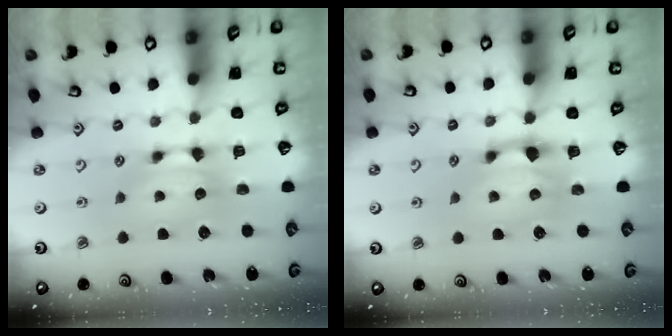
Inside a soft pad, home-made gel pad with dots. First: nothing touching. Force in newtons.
{"total": 1.2, "press": 0.2, "slide": 1.2}